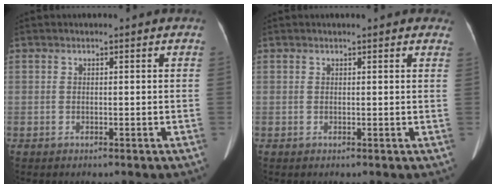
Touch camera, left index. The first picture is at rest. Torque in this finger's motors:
{"motor_torque": [0.10, -0.10, 0.03, 0.02]}